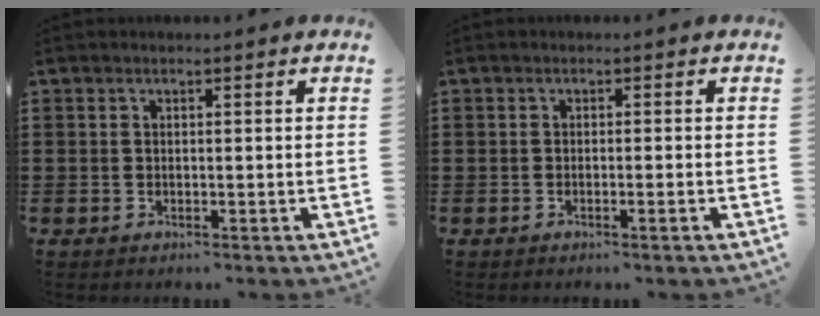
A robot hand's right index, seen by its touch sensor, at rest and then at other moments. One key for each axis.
{"total": 0.8, "fx": -0.5, "fy": -0.2, "fz": 0.6, "tx": -0.008, "ty": -0.005, "tz": -0.008}